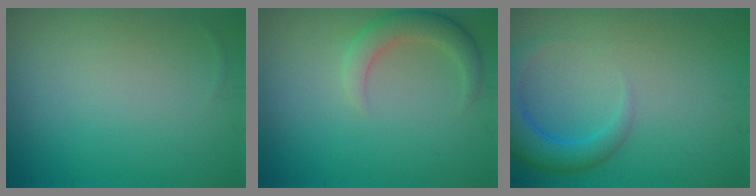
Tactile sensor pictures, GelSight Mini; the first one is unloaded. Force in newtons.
{"total": 2.9, "press": 2.9, "slide": 0.4}
{"total": 4.1, "press": 4.1, "slide": 0.2}